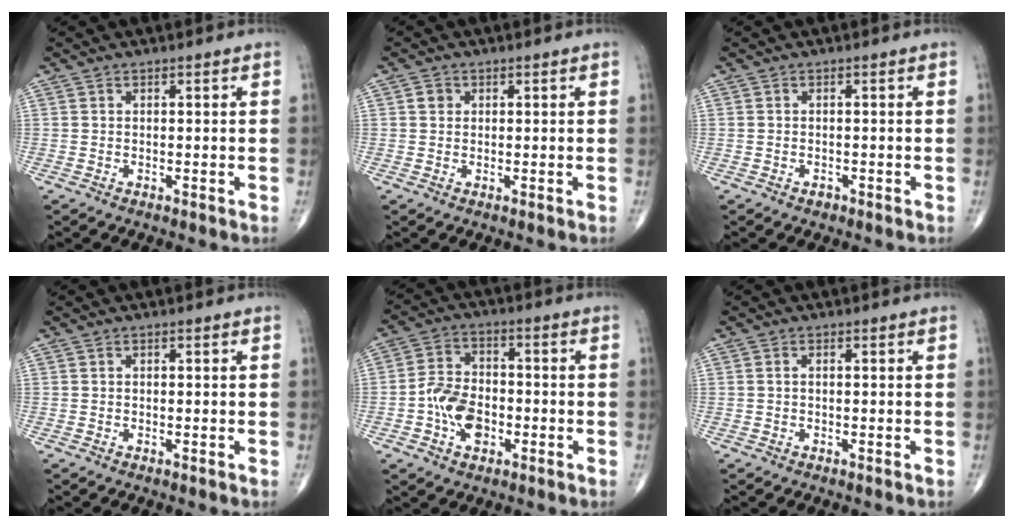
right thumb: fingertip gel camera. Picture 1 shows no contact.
{"total": 1.5, "force": [0.4, 1.4, 0.5], "torque": [-0.003, 0.001, 0.003]}
{"total": 0.8, "force": [-0.5, 0.6, 0.3], "torque": [-0.004, 0.002, -0.009]}
{"total": 0.0}
{"total": 10.5, "force": [-3.1, 7.2, 7.0], "torque": [-0.103, 0.029, -0.062]}
{"total": 0.8, "force": [0.0, 0.5, 0.6], "torque": [-0.012, 0.001, -0.002]}